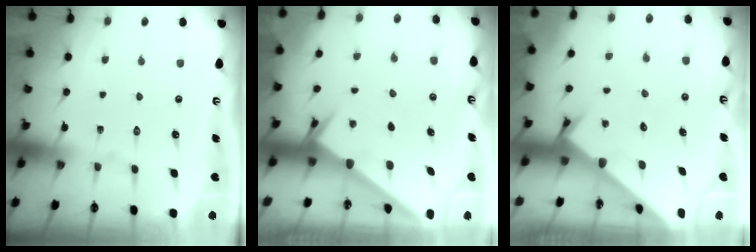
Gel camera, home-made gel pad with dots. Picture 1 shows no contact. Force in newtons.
{"total": 2.3, "press": 2.3, "slide": 0.3}
{"total": 2.3, "press": 2.3, "slide": 0.1}